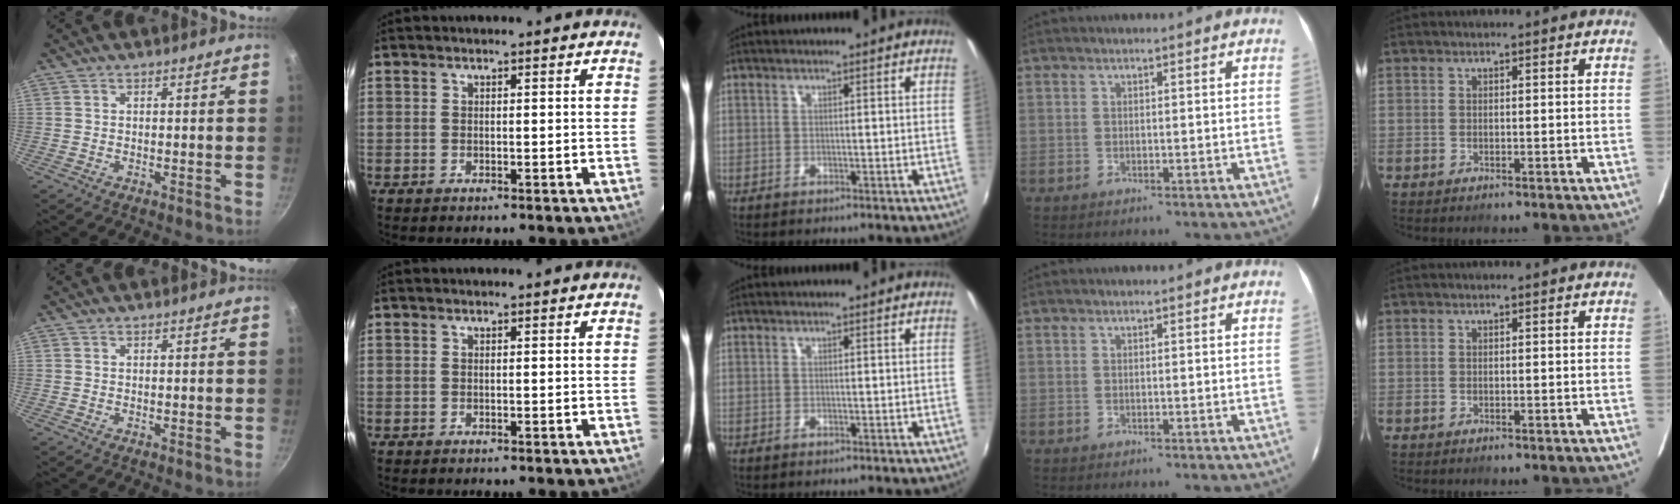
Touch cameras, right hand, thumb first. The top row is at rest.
{}